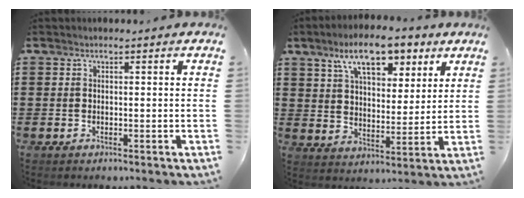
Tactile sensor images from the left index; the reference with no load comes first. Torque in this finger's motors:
{"motor_torque": [1.96, -0.18, 1.02, 0.21]}